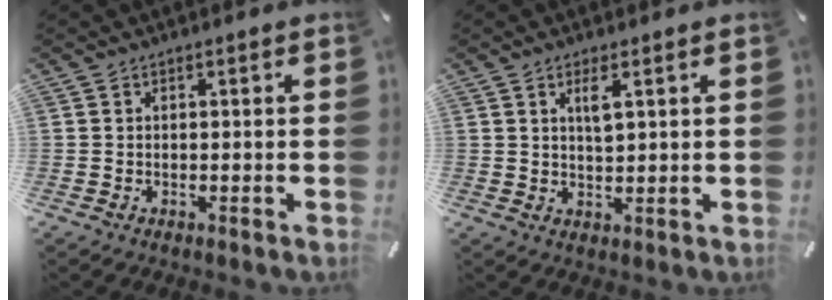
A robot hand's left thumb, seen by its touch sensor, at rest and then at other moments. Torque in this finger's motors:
{"motor_torque": [0.00, -0.38, 0.19, 0.12, 0.00]}